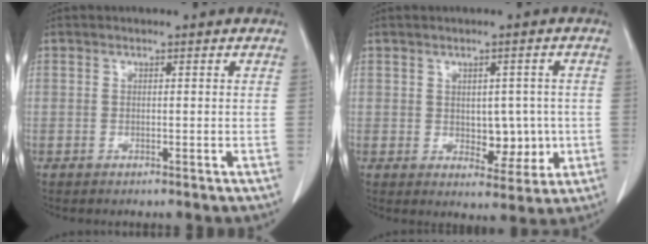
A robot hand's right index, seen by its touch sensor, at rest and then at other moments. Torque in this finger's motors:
{"motor_torque": [0.07, 0.22, 0.22, 0.03]}